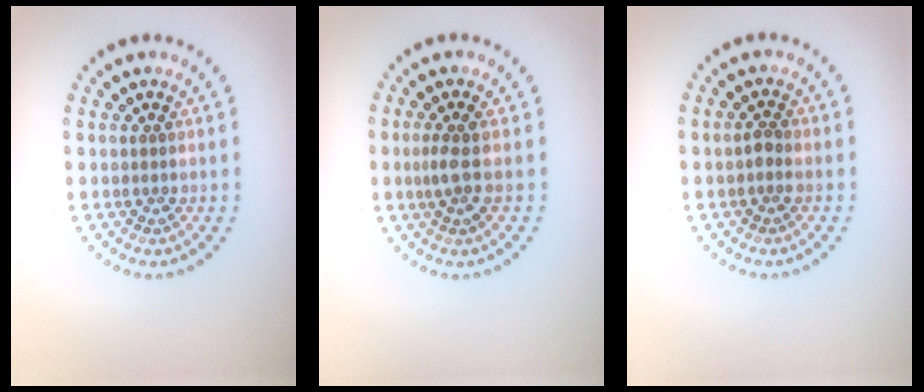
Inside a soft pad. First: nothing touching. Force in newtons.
{"total": 1.9, "press": 1.5, "slide": 1.2}
{"total": 0.9, "press": 0.8, "slide": 0.2}